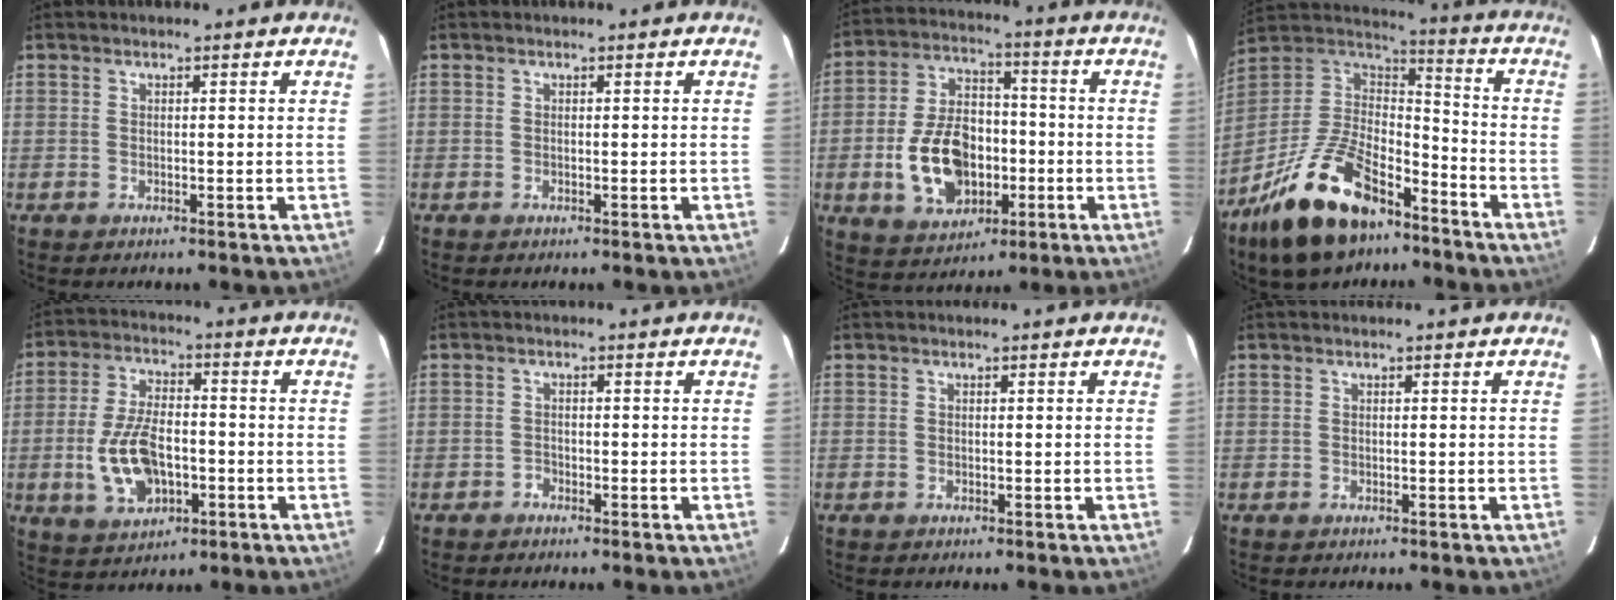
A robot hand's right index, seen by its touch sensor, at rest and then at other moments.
{"total": 0.0}
{"total": 15.2, "force": [-3.9, 9.9, 10.9], "torque": [-0.226, 0.015, -0.052]}
{"total": 23.8, "force": [-15.4, 11.3, 14.2], "torque": [-0.298, -0.003, -0.259]}
{"total": 12.0, "force": [-3.0, 6.6, 9.6], "torque": [-0.199, 0.003, -0.043]}
{"total": 1.2, "force": [-1.1, 0.6, -0.1], "torque": [0.004, 0.004, -0.021]}
{"total": 0.0}
{"total": 0.0}